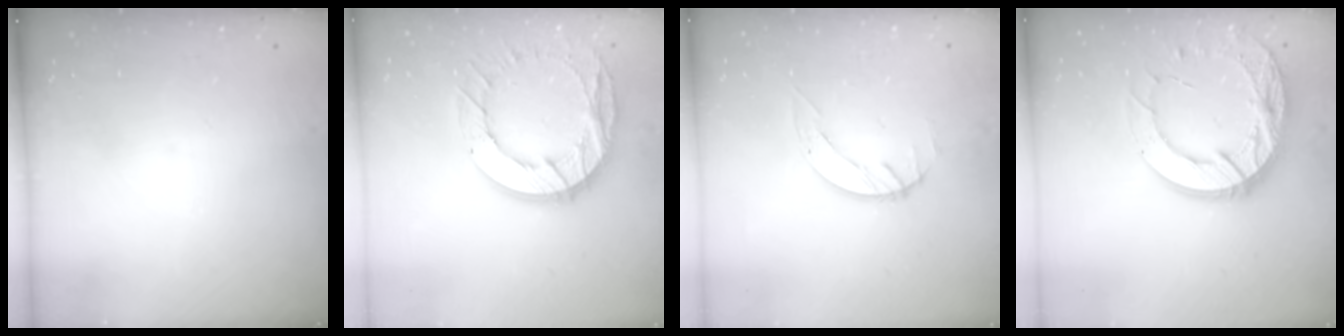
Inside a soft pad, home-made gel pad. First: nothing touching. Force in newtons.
{"total": 16.6, "press": 16.6, "slide": 1.5}
{"total": 2.9, "press": 2.8, "slide": 0.3}
{"total": 18.0, "press": 17.9, "slide": 1.6}